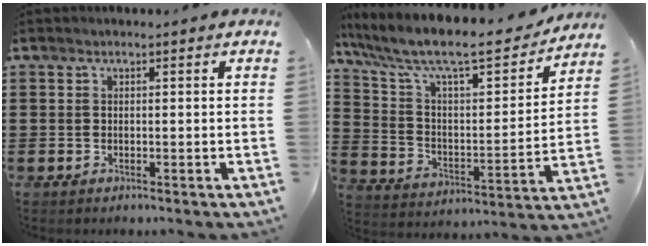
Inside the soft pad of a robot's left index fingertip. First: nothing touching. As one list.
[{"total": 10.4, "force": [8.6, 1.8, 5.6], "torque": [-0.138, -0.060, 0.141]}]